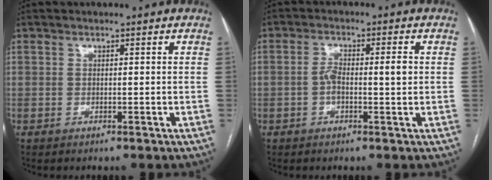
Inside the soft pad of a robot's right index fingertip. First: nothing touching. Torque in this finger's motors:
{"motor_torque": [0.09, 0.03, 0.10, 0.05]}